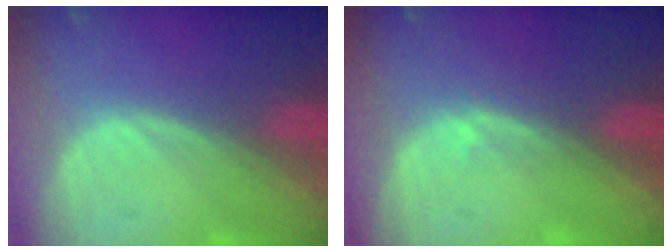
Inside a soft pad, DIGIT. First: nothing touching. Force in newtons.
{"total": 1.0, "press": 0.7, "slide": 0.7}